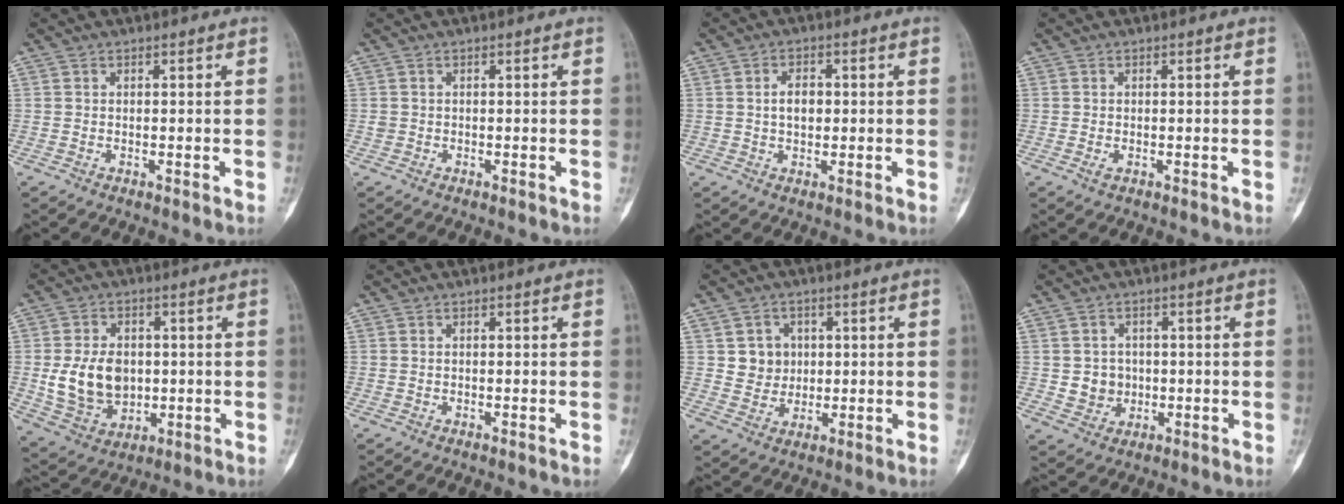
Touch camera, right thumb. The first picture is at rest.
{"total": 0.6, "force": [0.0, 0.5, 0.1], "torque": [0.001, 0.003, -0.001]}
{"total": 3.9, "force": [0.4, 2.6, 2.9], "torque": [-0.041, 0.006, 0.005]}
{"total": 1.0, "force": [-0.2, 0.6, 0.8], "torque": [-0.017, -0.001, -0.004]}
{"total": 12.1, "force": [0.0, 8.9, 8.2], "torque": [-0.124, -0.005, 0.014]}
{"total": 0.0}
{"total": 6.0, "force": [1.3, 5.5, 1.9], "torque": [0.002, -0.001, 0.023]}
{"total": 5.0, "force": [-0.1, 4.6, 1.9], "torque": [-0.006, 0.005, 0.004]}